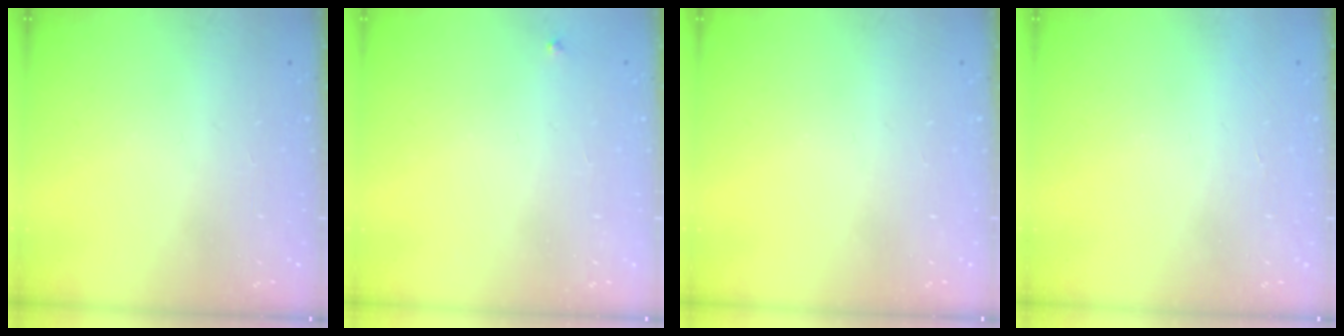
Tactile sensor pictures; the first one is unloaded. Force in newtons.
{"total": 2.7, "press": 2.7, "slide": 0.3}
{"total": 0.0}
{"total": 1.6, "press": 1.5, "slide": 0.1}